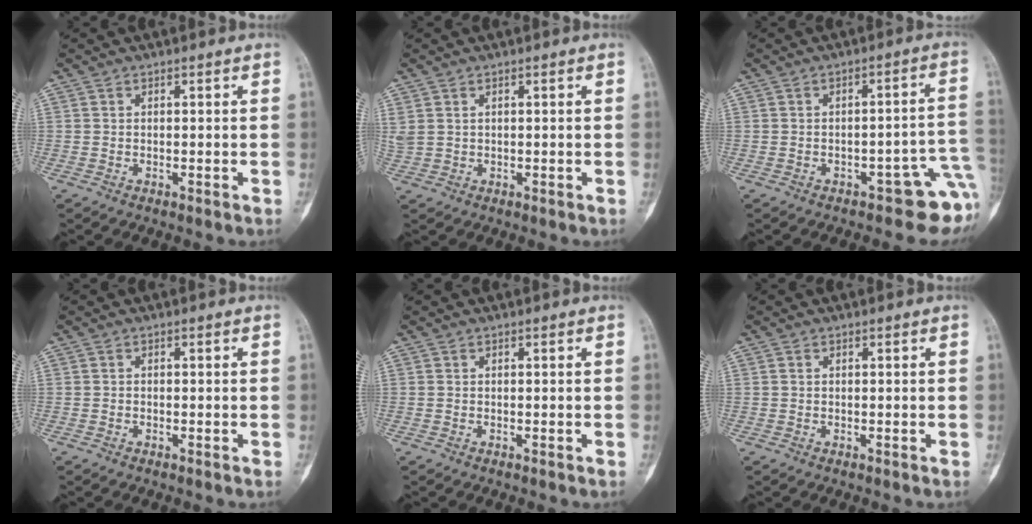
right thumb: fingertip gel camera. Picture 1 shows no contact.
{"total": 2.4, "force": [1.1, 1.6, 1.3], "torque": [-0.044, 0.008, 0.032]}
{"total": 8.6, "force": [-3.9, 3.6, 6.7], "torque": [-0.043, 0.036, -0.048]}
{"total": 0.0}
{"total": 0.0}
{"total": 0.0}